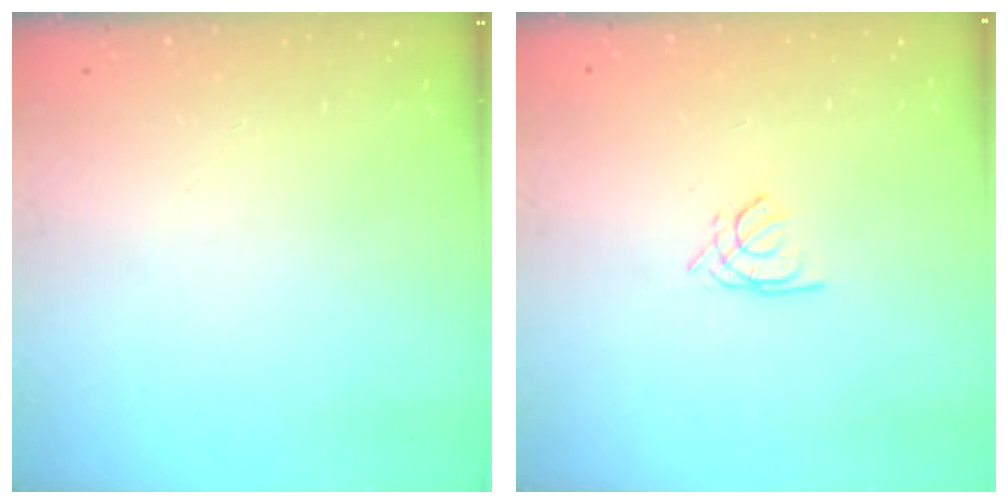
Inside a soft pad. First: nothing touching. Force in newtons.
{"total": 1.5, "press": 1.4, "slide": 0.4}